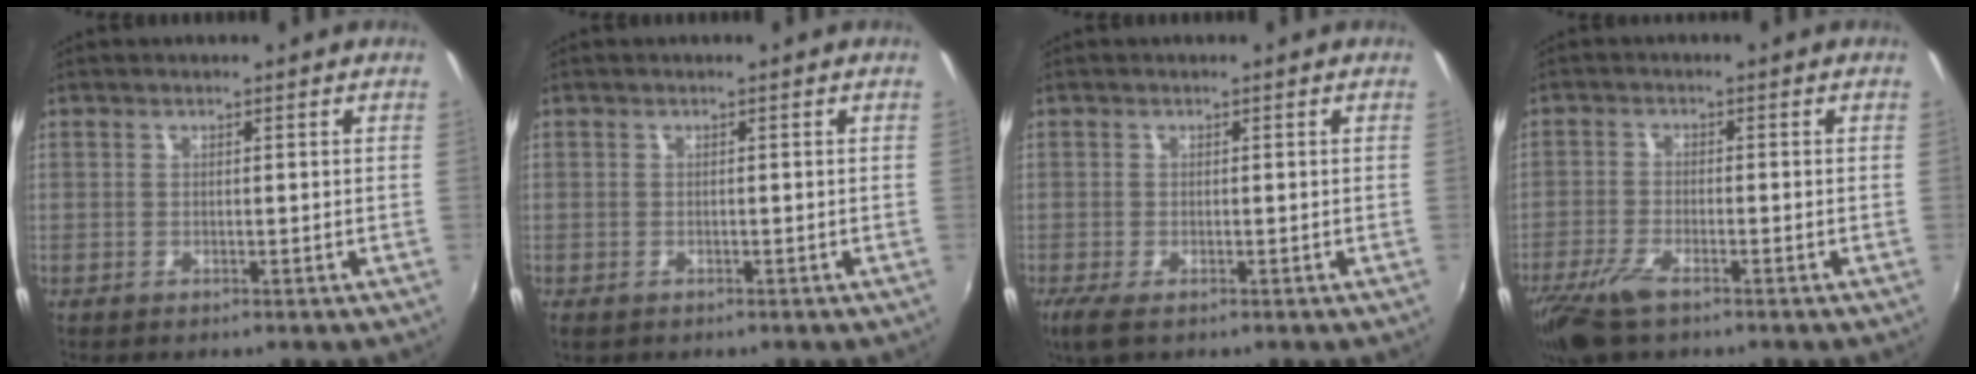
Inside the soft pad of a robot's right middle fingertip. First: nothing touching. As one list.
[{"total": 1.2, "force": [-0.9, 0.7, 0.6], "torque": [-0.014, -0.004, -0.013]}, {"total": 3.5, "force": [-2.2, 1.1, 2.6], "torque": [-0.055, -0.013, -0.037]}, {"total": 7.8, "force": [-5.4, 2.4, 5.2], "torque": [-0.128, -0.024, -0.109]}]